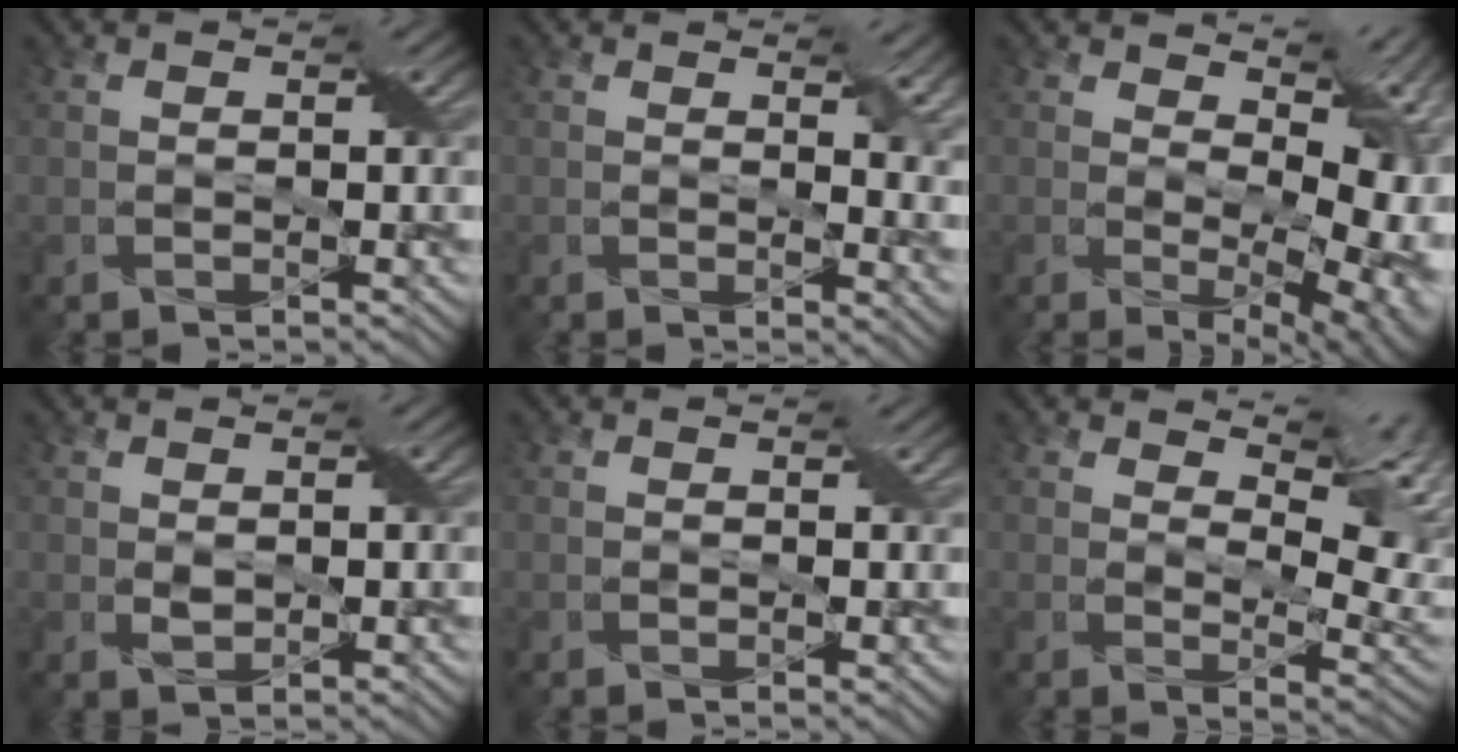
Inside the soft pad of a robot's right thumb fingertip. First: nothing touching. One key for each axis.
{"total": 4.8, "fx": 1.6, "fy": 2.0, "fz": 4.0, "tx": -0.057, "ty": -0.011, "tz": 0.031}
{"total": 13.9, "fx": 1.9, "fy": 7.2, "fz": 11.8, "tx": -0.158, "ty": -0.015, "tz": 0.070}
{"total": 1.0, "fx": 0.4, "fy": 0.7, "fz": 0.6, "tx": -0.017, "ty": -0.002, "tz": 0.012}
{"total": 0.8, "fx": 0.3, "fy": 0.5, "fz": 0.6, "tx": -0.007, "ty": 0.000, "tz": 0.005}
{"total": 9.5, "fx": 5.2, "fy": 4.3, "fz": 6.6, "tx": -0.100, "ty": -0.004, "tz": 0.079}